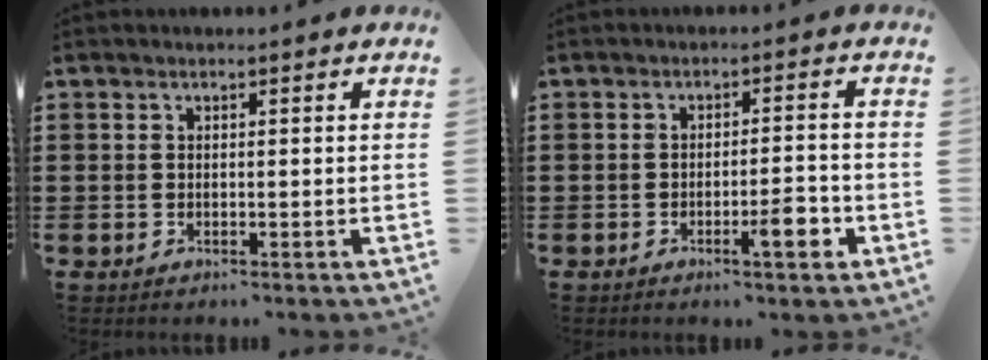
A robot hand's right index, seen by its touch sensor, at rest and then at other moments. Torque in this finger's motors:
{"motor_torque": [0.77, -0.58, 0.11, 0.10]}